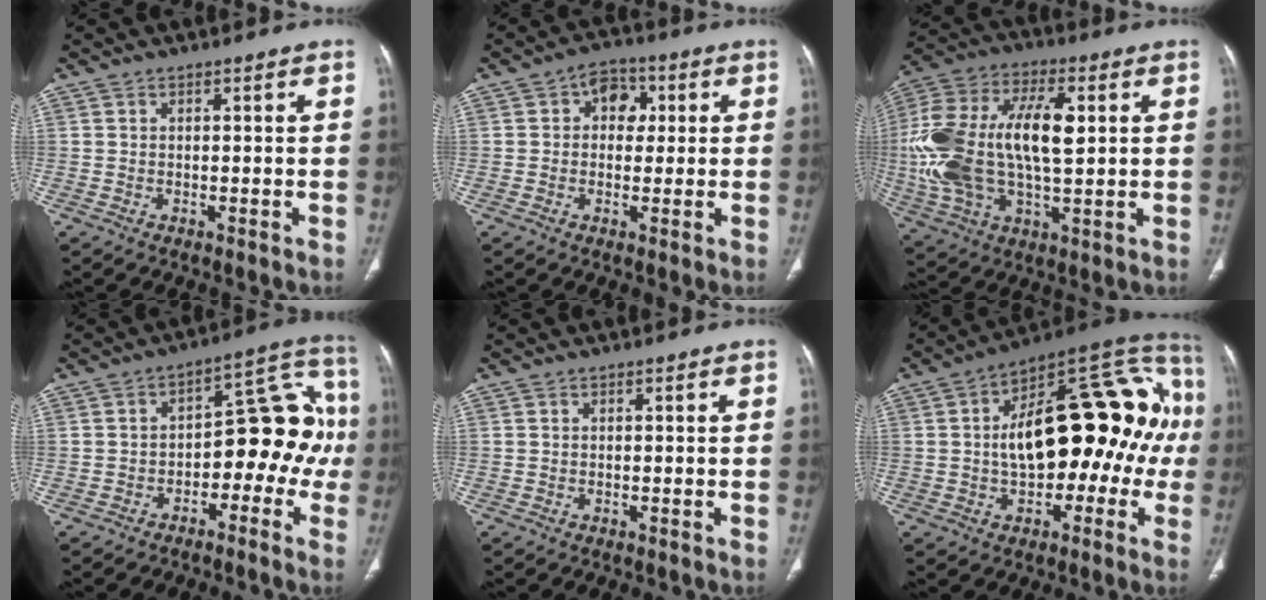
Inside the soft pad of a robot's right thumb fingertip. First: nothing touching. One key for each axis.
{"total": 6.1, "fx": 1.3, "fy": 4.7, "fz": 3.7, "tx": -0.012, "ty": 0.009, "tz": 0.011}
{"total": 23.4, "fx": 2.0, "fy": 11.9, "fz": 20.1, "tx": -0.423, "ty": 0.013, "tz": 0.034}
{"total": 14.3, "fx": -3.2, "fy": 8.4, "fz": 11.1, "tx": -0.098, "ty": 0.060, "tz": -0.049}
{"total": 0.0}
{"total": 26.4, "fx": 0.4, "fy": 13.3, "fz": 22.8, "tx": -0.309, "ty": 0.059, "tz": -0.001}